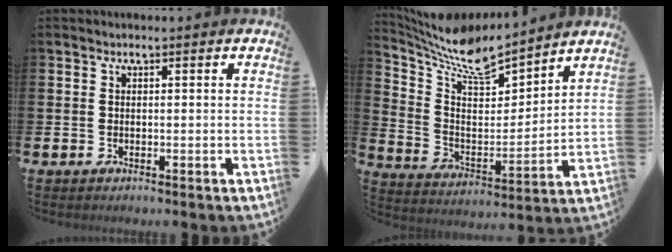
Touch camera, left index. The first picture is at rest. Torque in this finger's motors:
{"motor_torque": [1.07, -1.07, 0.30, 0.16]}